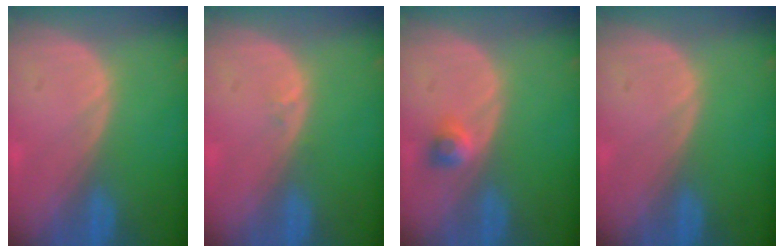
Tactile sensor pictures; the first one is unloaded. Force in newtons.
{"total": 0.6, "press": 0.5, "slide": 0.4}
{"total": 2.4, "press": 2.0, "slide": 1.3}
{"total": 0.0}